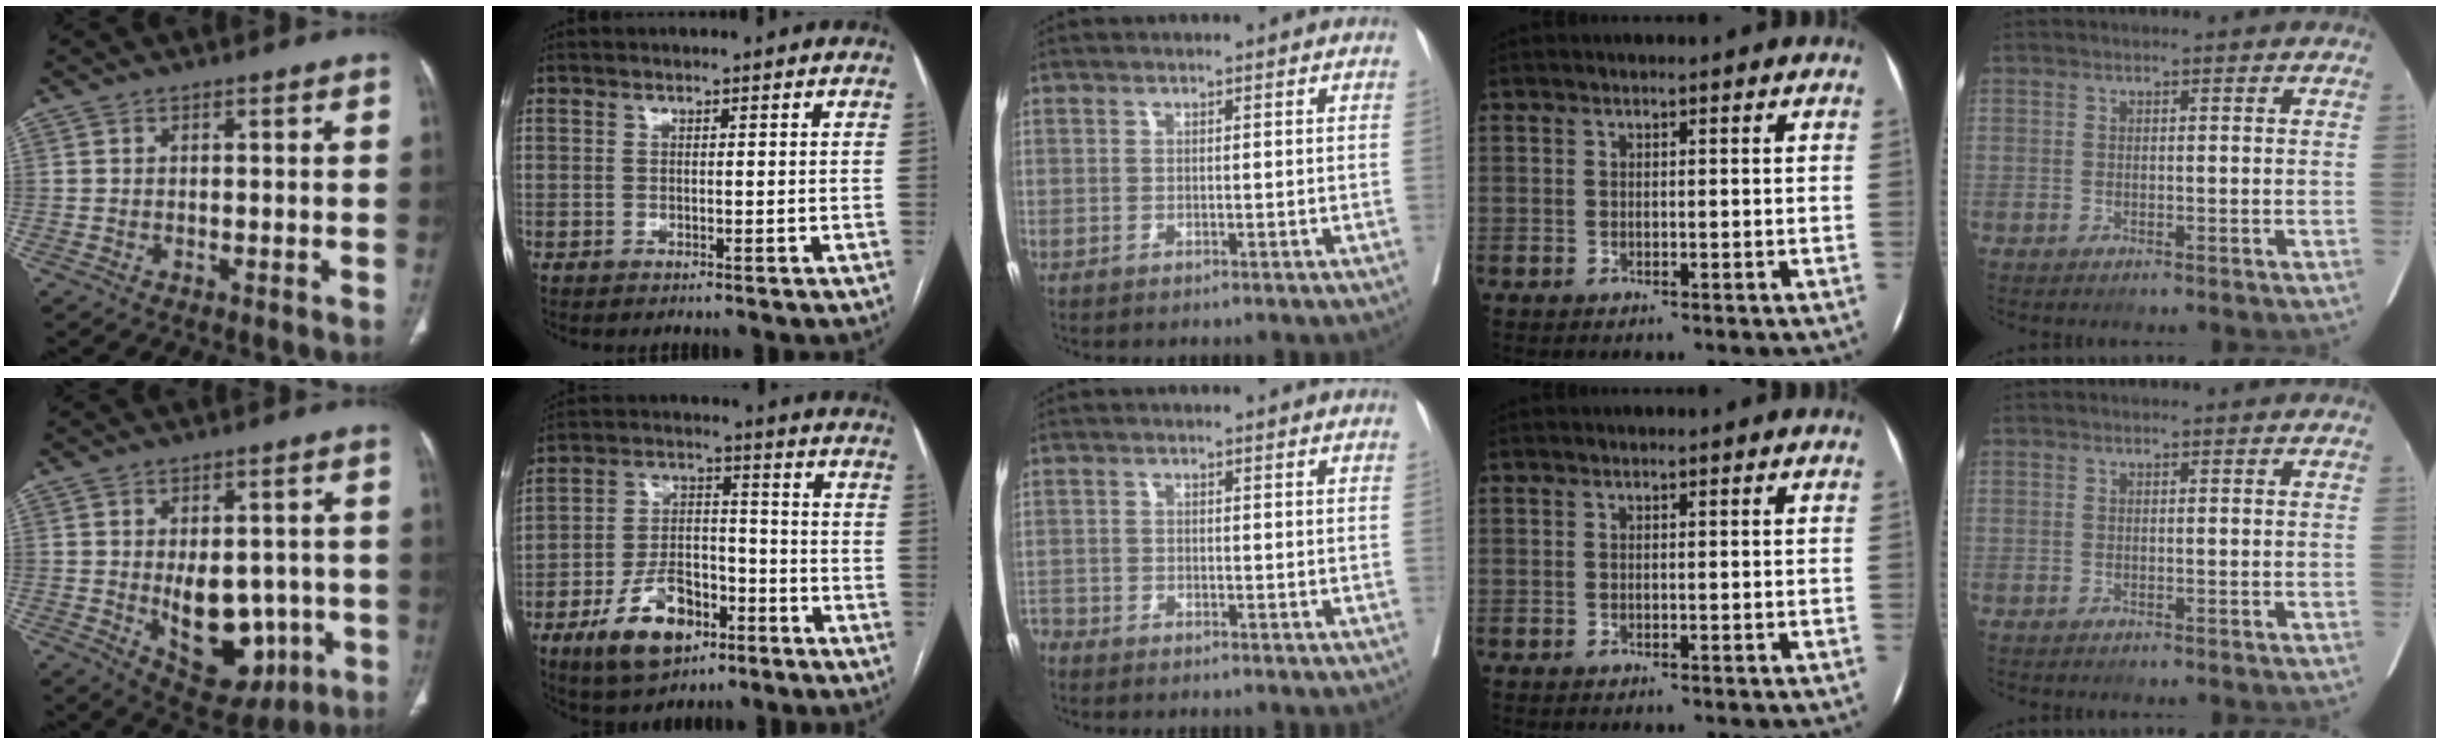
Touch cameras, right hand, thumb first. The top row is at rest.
{"thumb": {"total": 14.5, "force": [-2.7, 9.0, 11.1], "torque": [-0.119, 0.001, -0.011]}, "index": {"total": 12.2, "force": [-6.7, 6.6, 7.7], "torque": [-0.143, 0.013, -0.110]}, "middle": {"total": 3.5, "force": [-3.4, 0.6, 0.7], "torque": [-0.003, -0.006, -0.063]}}